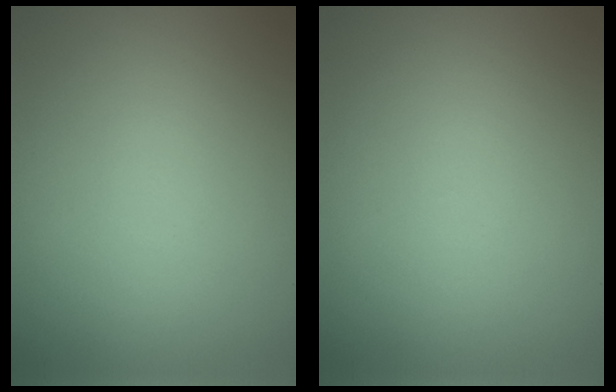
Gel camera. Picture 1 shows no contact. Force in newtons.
{"total": 0.0}